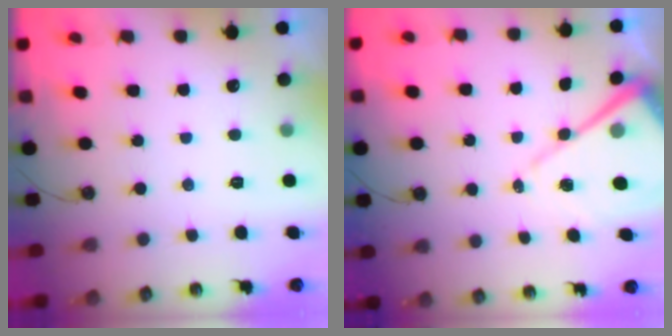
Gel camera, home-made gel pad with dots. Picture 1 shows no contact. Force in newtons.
{"total": 11.7, "press": 11.6, "slide": 1.1}